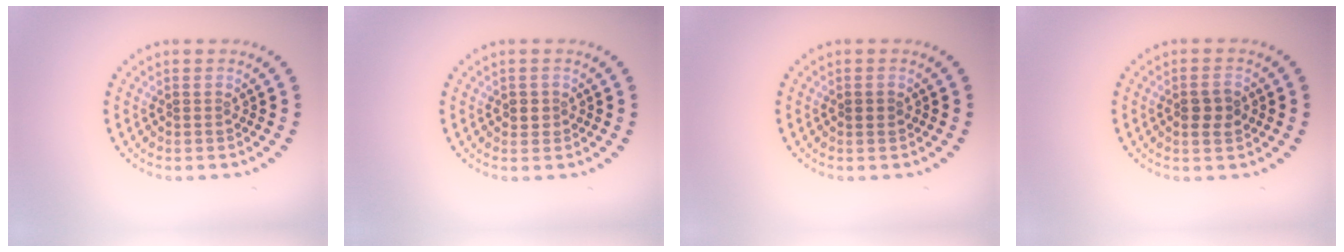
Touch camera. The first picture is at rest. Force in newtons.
{"total": 1.0, "press": 0.9, "slide": 0.5}
{"total": 0.9, "press": 0.9, "slide": 0.1}
{"total": 2.1, "press": 2.1, "slide": 0.2}